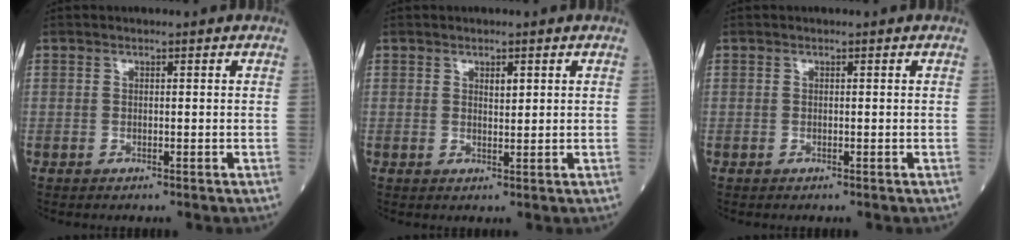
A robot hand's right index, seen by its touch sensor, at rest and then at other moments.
{"total": 1.5, "force": [0.7, 0.5, 1.2], "torque": [-0.019, -0.001, 0.012]}
{"total": 0.0}